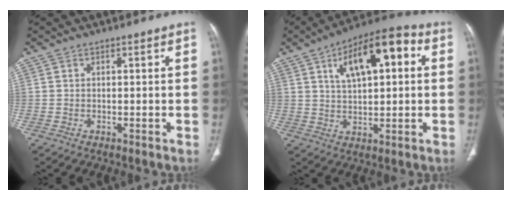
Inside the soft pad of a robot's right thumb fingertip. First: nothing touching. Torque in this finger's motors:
{"motor_torque": [0.02, 0.40, 0.28, 0.27, 0.25]}